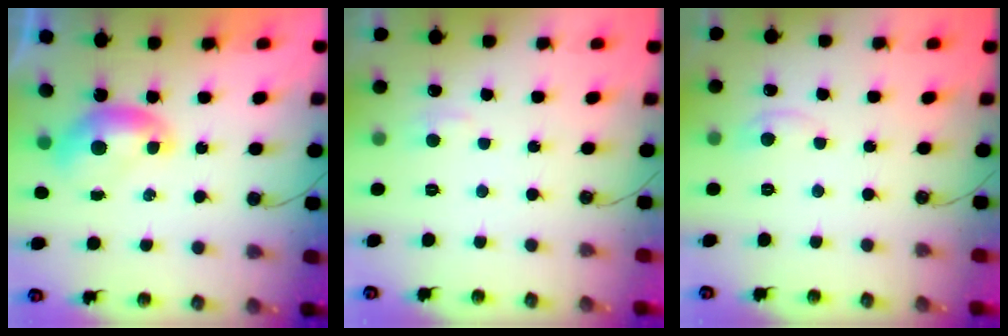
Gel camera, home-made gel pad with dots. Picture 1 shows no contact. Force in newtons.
{"total": 1.9, "press": 1.7, "slide": 0.7}
{"total": 1.0, "press": 0.8, "slide": 0.5}